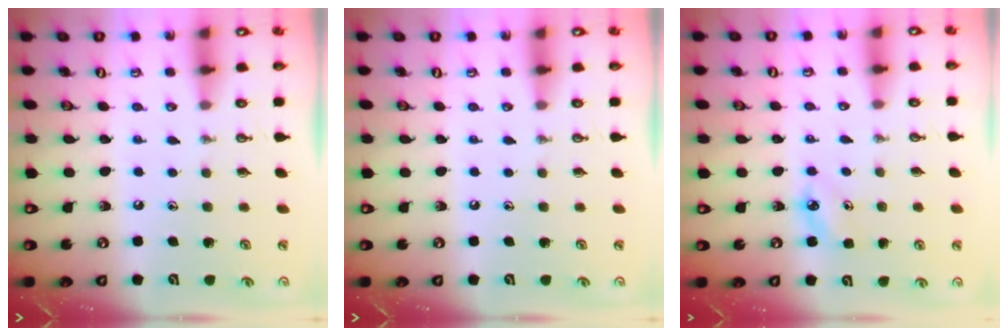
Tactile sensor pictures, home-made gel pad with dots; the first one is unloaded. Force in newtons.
{"total": 0.0}
{"total": 5.3, "press": 5.3, "slide": 0.5}